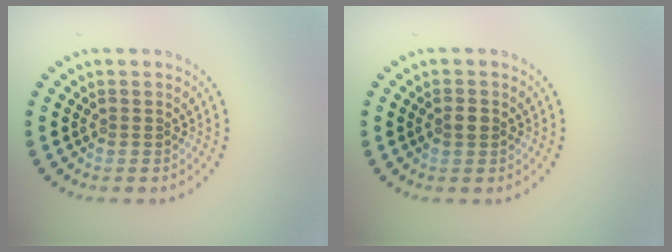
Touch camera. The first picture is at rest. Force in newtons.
{"total": 1.0, "press": 1.0, "slide": 0.1}